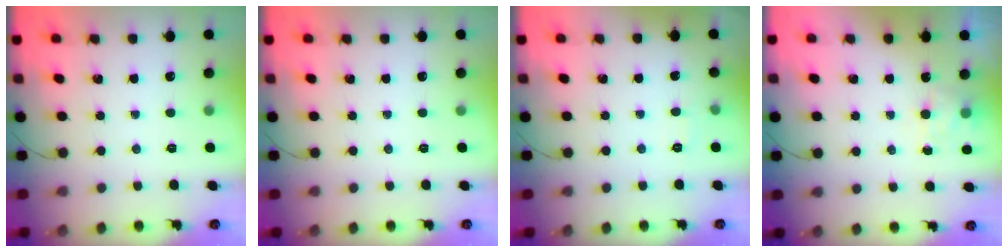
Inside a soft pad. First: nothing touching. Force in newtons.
{"total": 0.0}
{"total": 2.0, "press": 1.7, "slide": 1.0}
{"total": 5.2, "press": 5.0, "slide": 1.4}